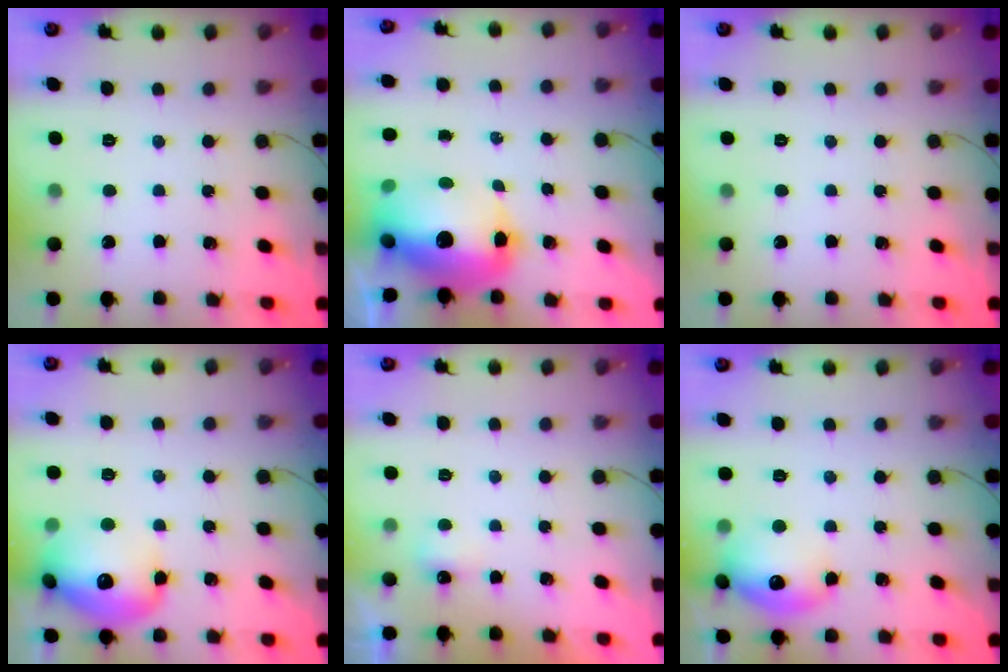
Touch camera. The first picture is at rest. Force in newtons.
{"total": 16.7, "press": 16.2, "slide": 4.1}
{"total": 0.0}
{"total": 16.2, "press": 16.1, "slide": 1.9}
{"total": 2.3, "press": 2.2, "slide": 0.6}
{"total": 14.4, "press": 14.4, "slide": 1.1}